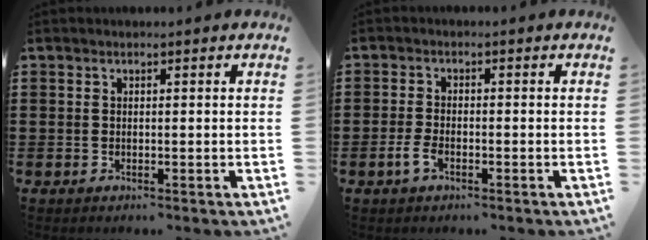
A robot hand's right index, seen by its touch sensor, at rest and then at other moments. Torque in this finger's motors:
{"motor_torque": [2.14, 0.00, 0.02, 0.09]}